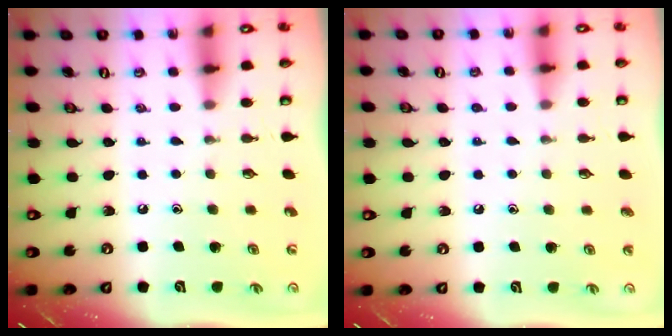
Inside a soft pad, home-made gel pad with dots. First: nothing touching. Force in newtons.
{"total": 1.7, "press": 1.7, "slide": 0.2}